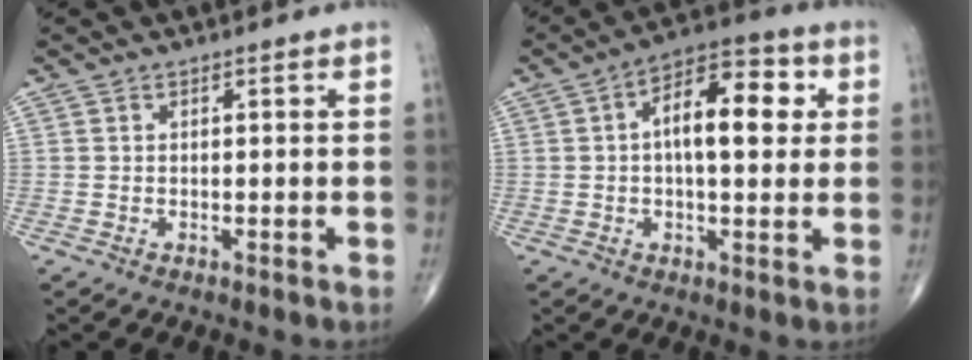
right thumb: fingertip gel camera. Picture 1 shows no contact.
{"total": 12.9, "force": [2.2, 6.1, 11.1], "torque": [-0.151, 0.021, 0.025]}